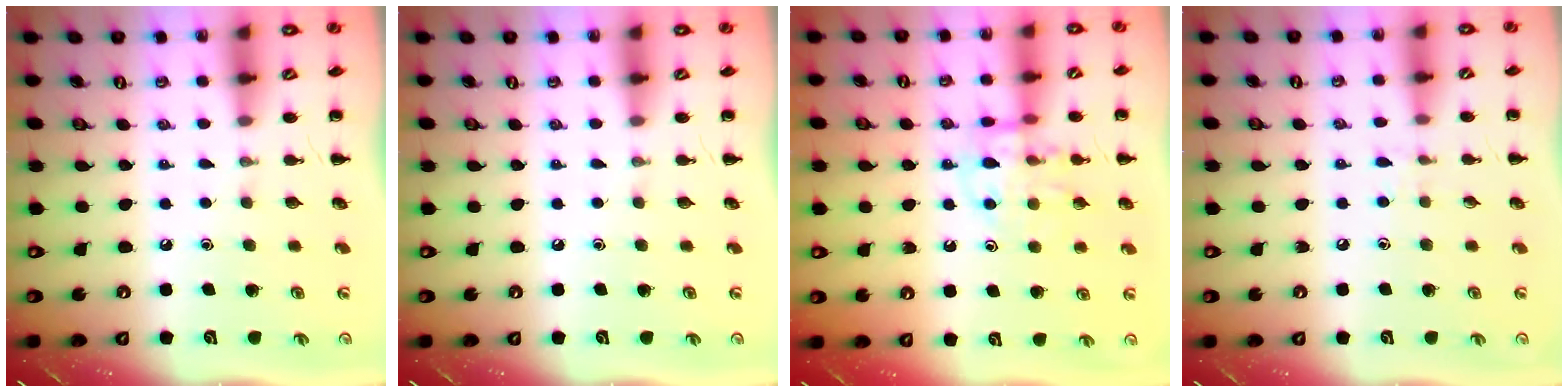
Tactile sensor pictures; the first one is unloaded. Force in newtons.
{"total": 0.0}
{"total": 11.6, "press": 11.6, "slide": 1.1}
{"total": 5.3, "press": 4.8, "slide": 2.1}